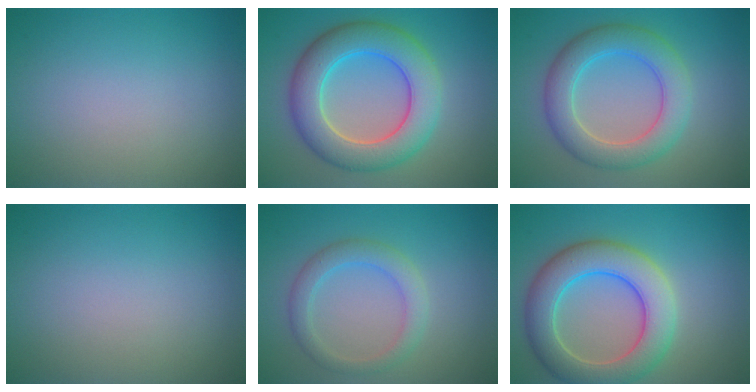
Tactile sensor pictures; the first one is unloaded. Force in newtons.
{"total": 8.1, "press": 8.1, "slide": 0.5}
{"total": 5.8, "press": 5.8, "slide": 0.3}
{"total": 0.0}
{"total": 2.9, "press": 2.9, "slide": 0.2}
{"total": 7.5, "press": 7.5, "slide": 0.4}